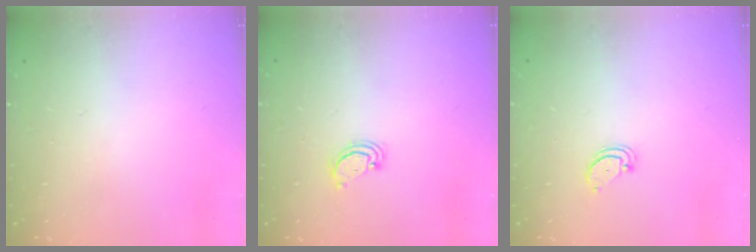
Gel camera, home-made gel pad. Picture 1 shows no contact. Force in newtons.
{"total": 2.6, "press": 2.6, "slide": 0.3}
{"total": 1.5, "press": 1.5, "slide": 0.2}